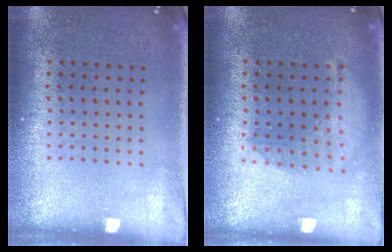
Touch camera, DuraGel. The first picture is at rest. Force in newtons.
{"total": 1.4, "press": 1.3, "slide": 0.6}